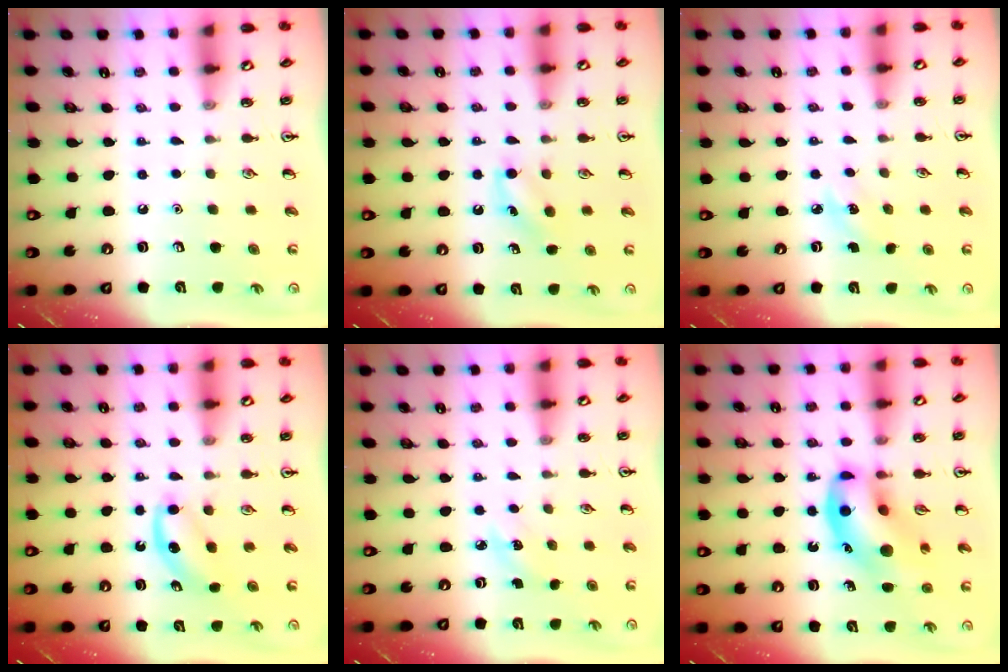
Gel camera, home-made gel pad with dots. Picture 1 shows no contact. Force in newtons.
{"total": 6.4, "press": 6.2, "slide": 1.7}
{"total": 4.1, "press": 3.8, "slide": 1.4}
{"total": 3.9, "press": 3.8, "slide": 1.1}
{"total": 3.5, "press": 3.3, "slide": 1.2}
{"total": 15.5, "press": 15.1, "slide": 3.5}